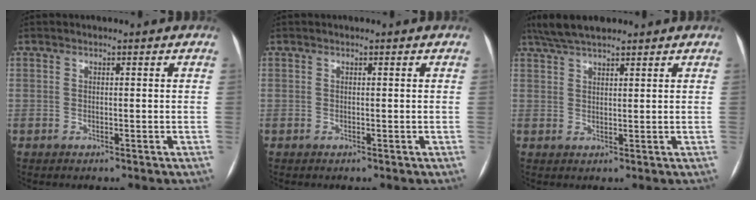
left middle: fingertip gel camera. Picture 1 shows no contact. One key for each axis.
{"total": 0.0}
{"total": 6.4, "fx": 5.3, "fy": 1.3, "fz": 3.4, "tx": -0.064, "ty": 0.026, "tz": 0.096}